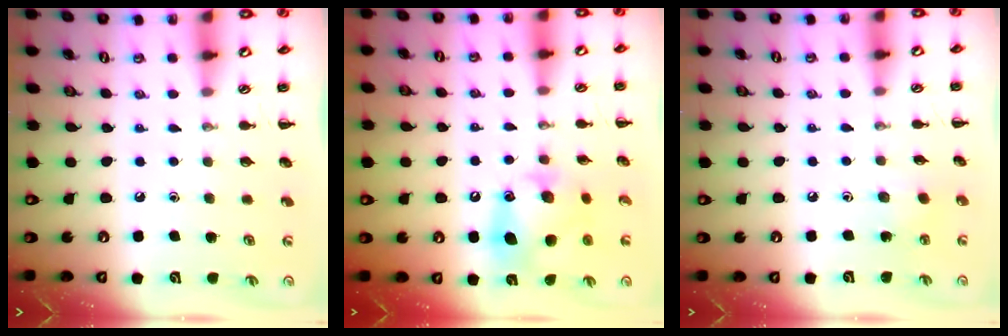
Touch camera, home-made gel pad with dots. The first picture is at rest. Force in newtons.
{"total": 12.1, "press": 11.9, "slide": 1.6}
{"total": 2.8, "press": 2.6, "slide": 0.9}